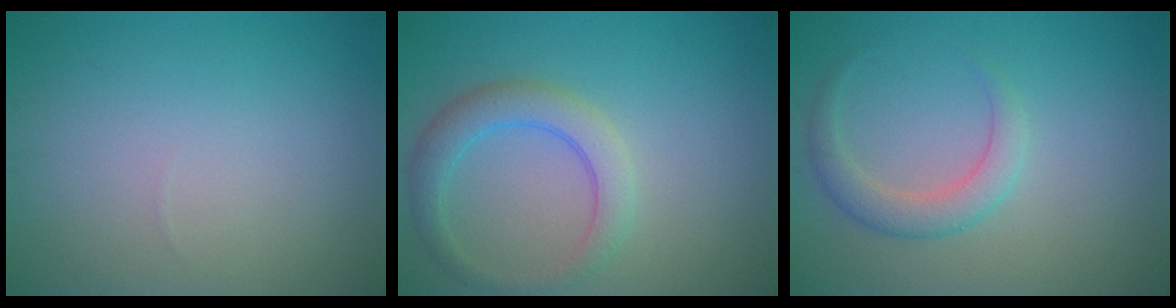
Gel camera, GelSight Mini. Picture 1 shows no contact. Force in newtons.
{"total": 3.6, "press": 3.6, "slide": 0.2}
{"total": 2.6, "press": 2.6, "slide": 0.2}